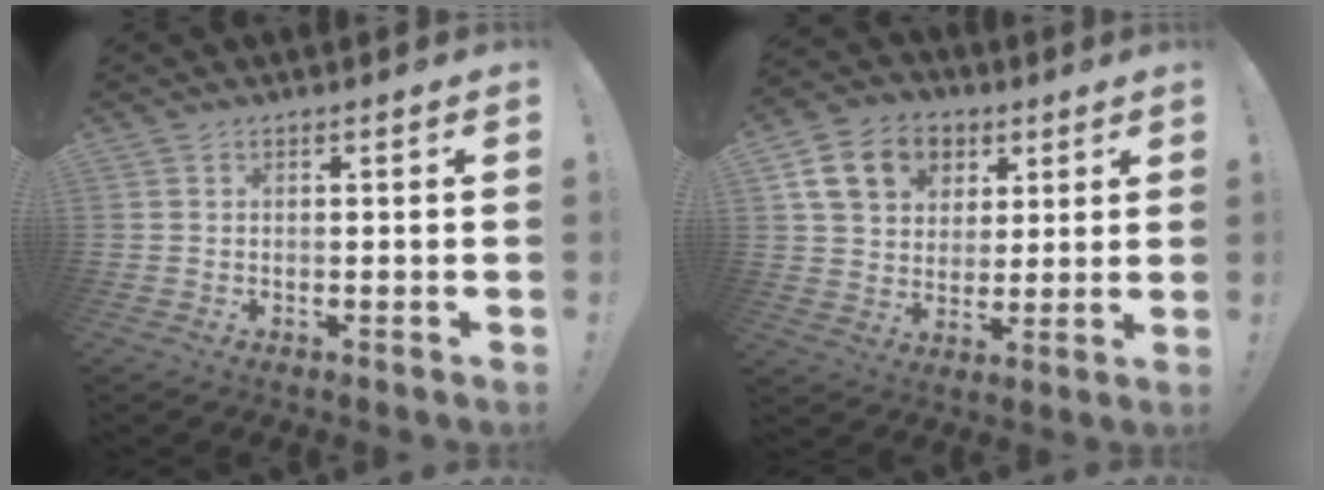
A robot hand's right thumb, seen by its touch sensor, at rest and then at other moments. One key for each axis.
{"total": 15.6, "fx": 6.5, "fy": 12.0, "fz": 7.6, "tx": -0.111, "ty": -0.019, "tz": 0.130}